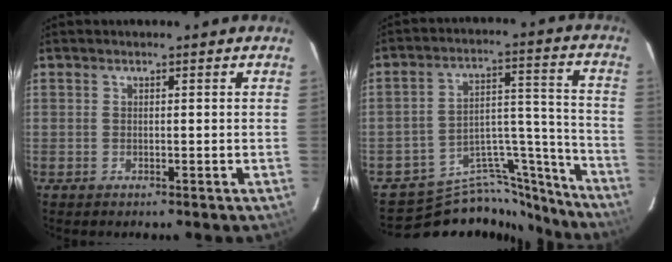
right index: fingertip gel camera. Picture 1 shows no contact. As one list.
[{"total": 16.2, "force": [-15.6, 4.3, 0.8], "torque": [0.000, 0.072, -0.239]}]